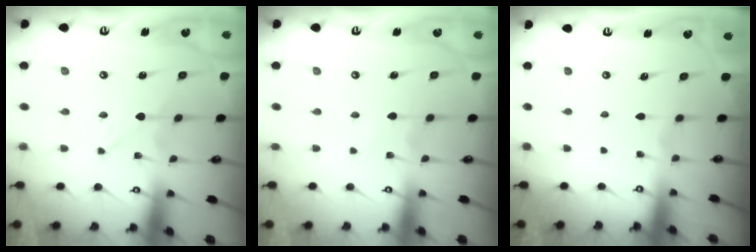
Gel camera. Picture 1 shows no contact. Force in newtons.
{"total": 2.7, "press": 2.7, "slide": 0.2}
{"total": 0.0}